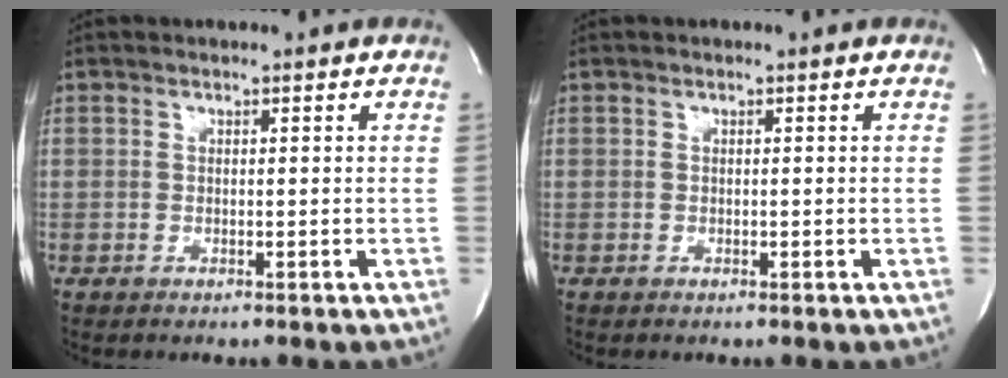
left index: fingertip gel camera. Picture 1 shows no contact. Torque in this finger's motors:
{"motor_torque": [0.28, 0.21, 0.00, 0.00]}